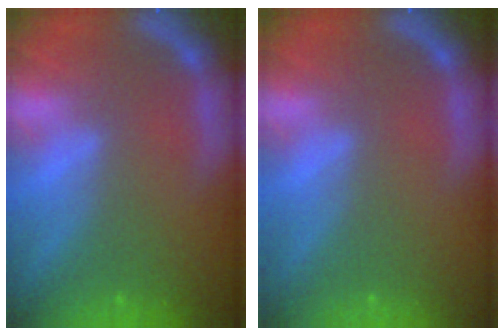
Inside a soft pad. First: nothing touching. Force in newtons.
{"total": 0.0}